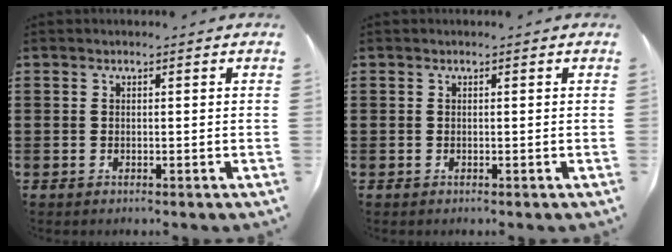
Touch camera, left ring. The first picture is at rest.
{"total": 0.0}